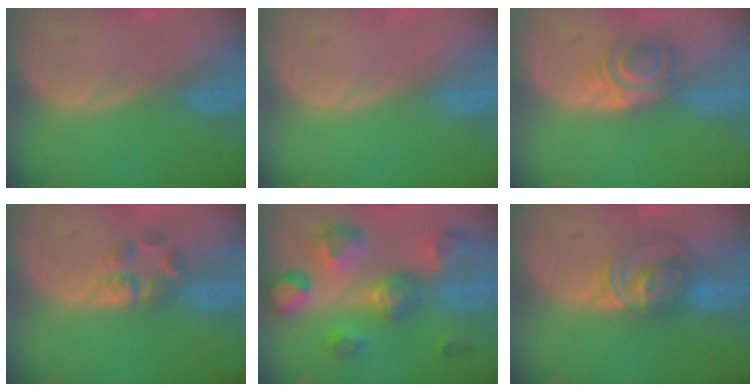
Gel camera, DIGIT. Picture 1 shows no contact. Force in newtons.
{"total": 0.0}
{"total": 5.9, "press": 4.9, "slide": 3.3}
{"total": 3.7, "press": 3.5, "slide": 0.9}
{"total": 11.1, "press": 9.9, "slide": 5.1}
{"total": 6.4, "press": 6.3, "slide": 1.6}